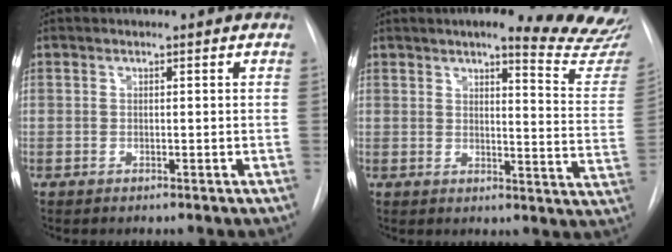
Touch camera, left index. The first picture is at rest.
{"total": 16.5, "force": [15.1, 1.6, 6.5], "torque": [-0.061, -0.087, 0.155]}